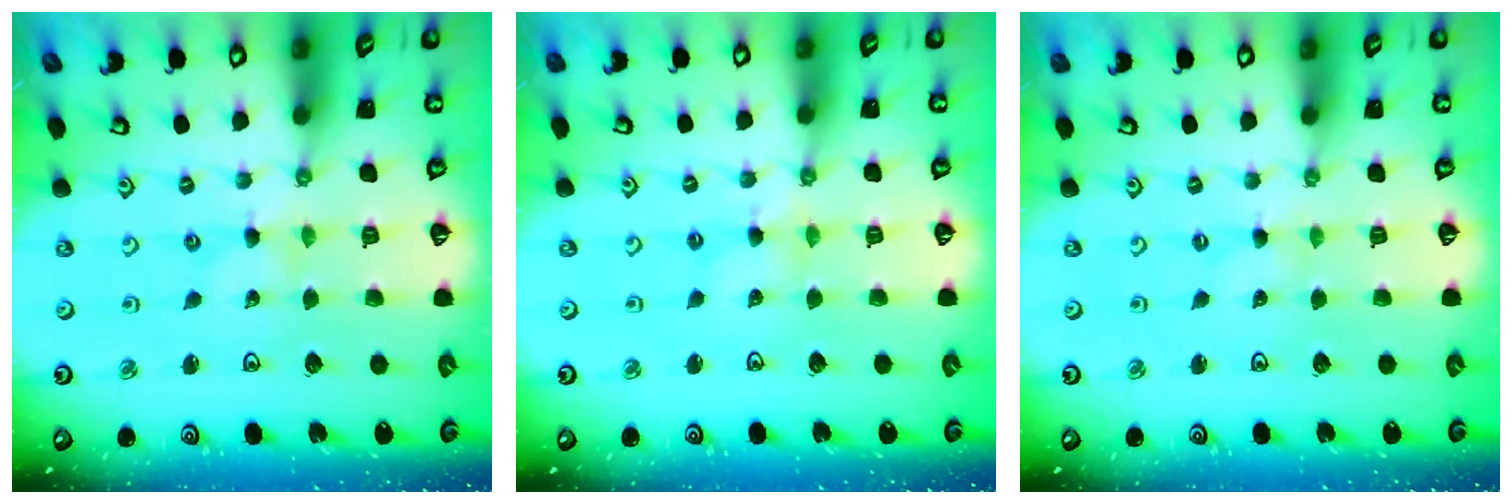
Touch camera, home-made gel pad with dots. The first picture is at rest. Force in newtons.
{"total": 2.6, "press": 2.6, "slide": 0.2}
{"total": 0.0}